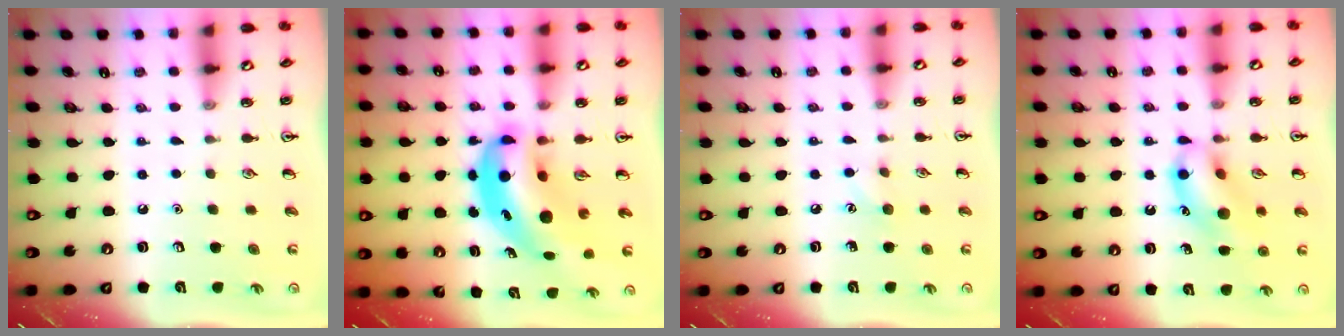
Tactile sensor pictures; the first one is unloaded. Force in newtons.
{"total": 11.1, "press": 10.7, "slide": 2.9}
{"total": 5.2, "press": 5.0, "slide": 1.6}
{"total": 13.5, "press": 13.2, "slide": 2.4}